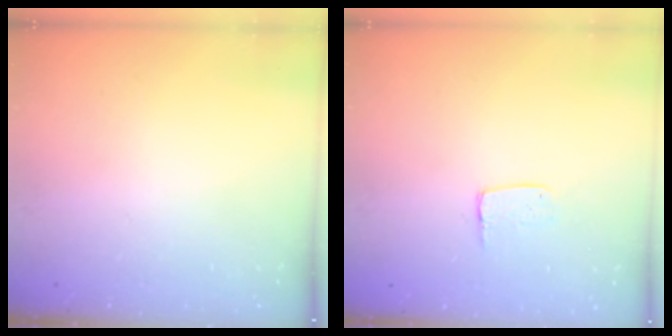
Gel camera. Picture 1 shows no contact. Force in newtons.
{"total": 5.2, "press": 5.2, "slide": 0.4}